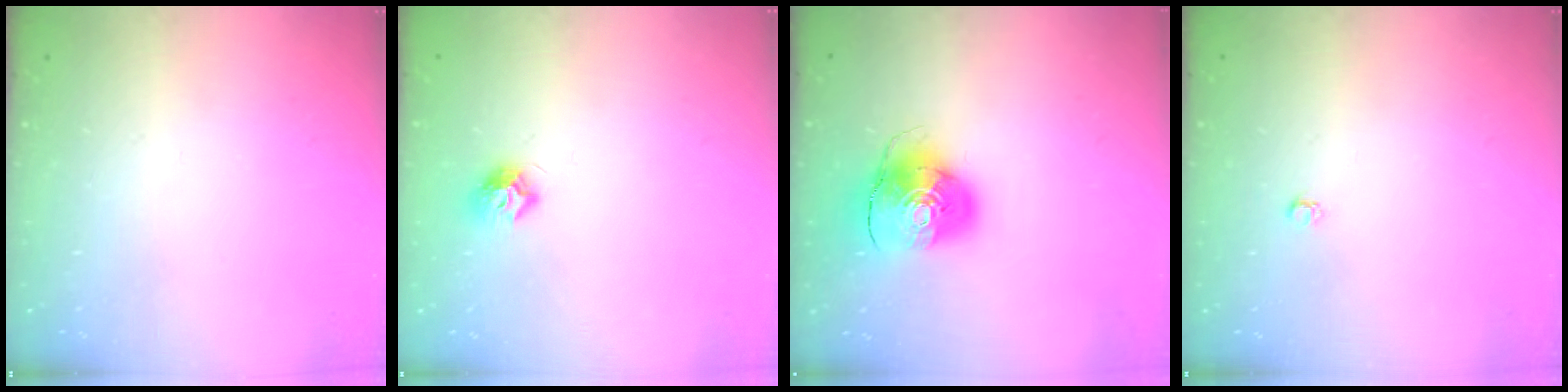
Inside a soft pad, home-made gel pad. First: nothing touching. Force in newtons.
{"total": 7.5, "press": 7.5, "slide": 0.1}
{"total": 9.9, "press": 9.8, "slide": 1.4}
{"total": 2.6, "press": 2.6, "slide": 0.4}